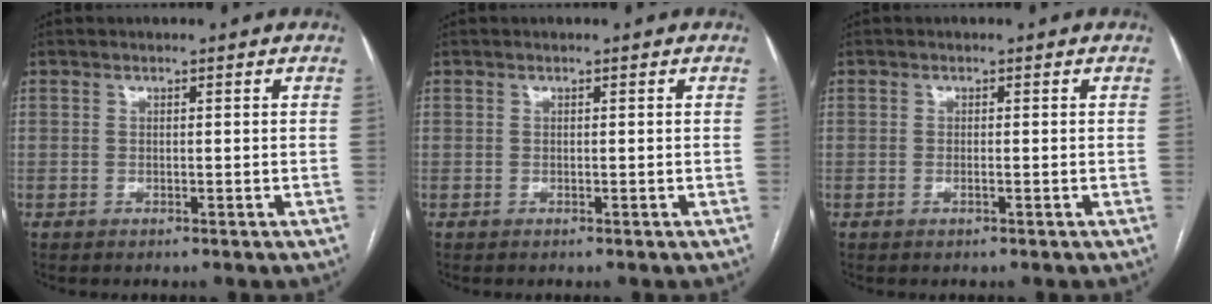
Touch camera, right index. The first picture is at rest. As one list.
[{"total": 0.0}, {"total": 0.7, "force": [-0.3, 0.0, 0.7], "torque": [-0.015, 0.000, -0.002]}]